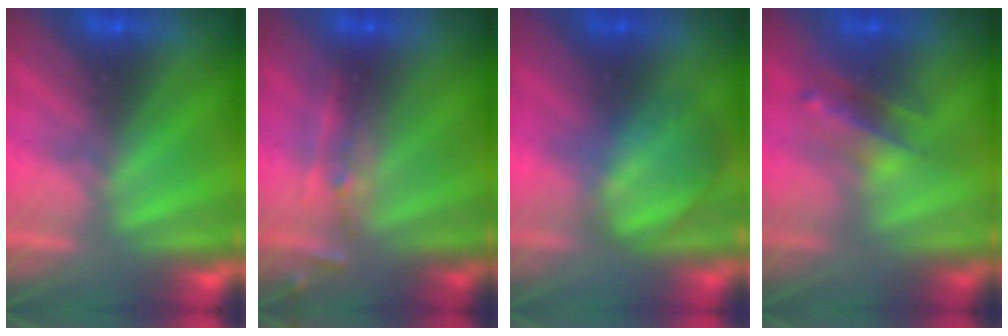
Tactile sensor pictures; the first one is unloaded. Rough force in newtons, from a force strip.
{"total": 2.5}
{"total": 3.3}
{"total": 2.3}